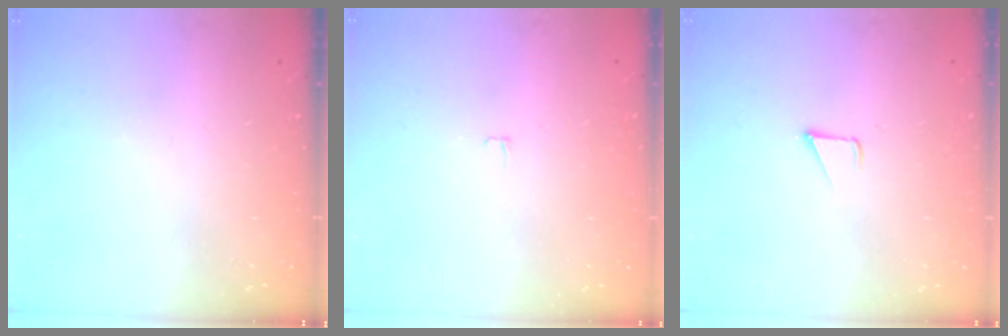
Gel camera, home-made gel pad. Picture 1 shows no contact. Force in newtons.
{"total": 2.4, "press": 2.4, "slide": 0.2}
{"total": 1.2, "press": 1.2, "slide": 0.1}